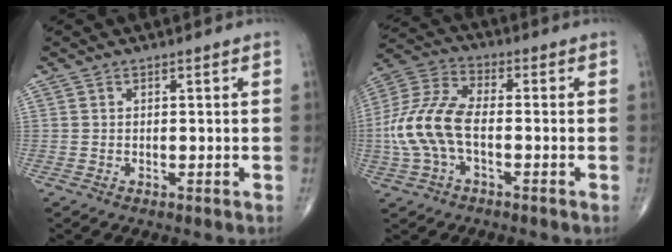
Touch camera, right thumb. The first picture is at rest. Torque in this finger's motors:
{"motor_torque": [-0.01, 0.66, 1.30, -0.33, 0.37]}